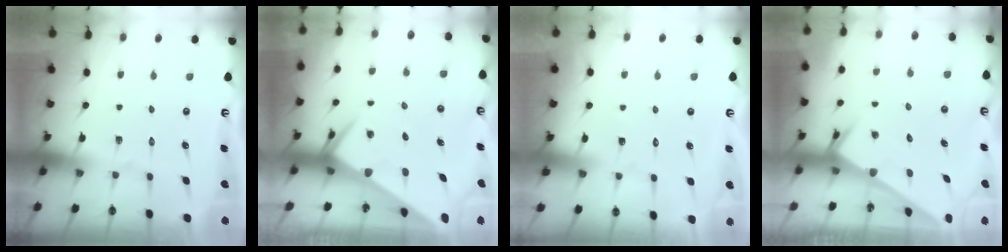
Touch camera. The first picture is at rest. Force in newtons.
{"total": 6.1, "press": 6.0, "slide": 0.5}
{"total": 3.7, "press": 3.7, "slide": 0.4}
{"total": 2.5, "press": 2.5, "slide": 0.1}